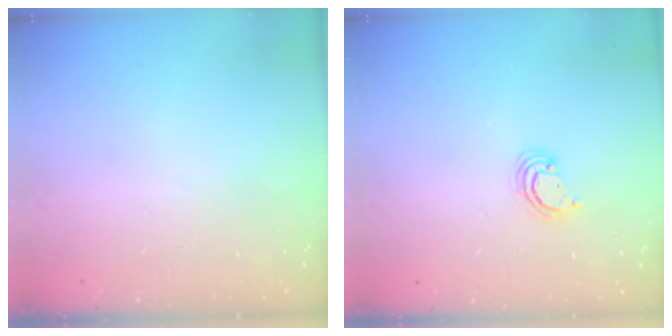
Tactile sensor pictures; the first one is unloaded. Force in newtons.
{"total": 2.8, "press": 2.8, "slide": 0.3}